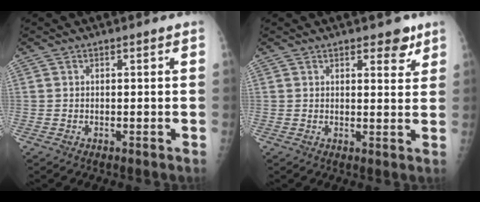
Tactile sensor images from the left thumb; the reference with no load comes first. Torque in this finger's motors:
{"motor_torque": [-0.01, 0.07, 0.08, 0.06, -0.04]}